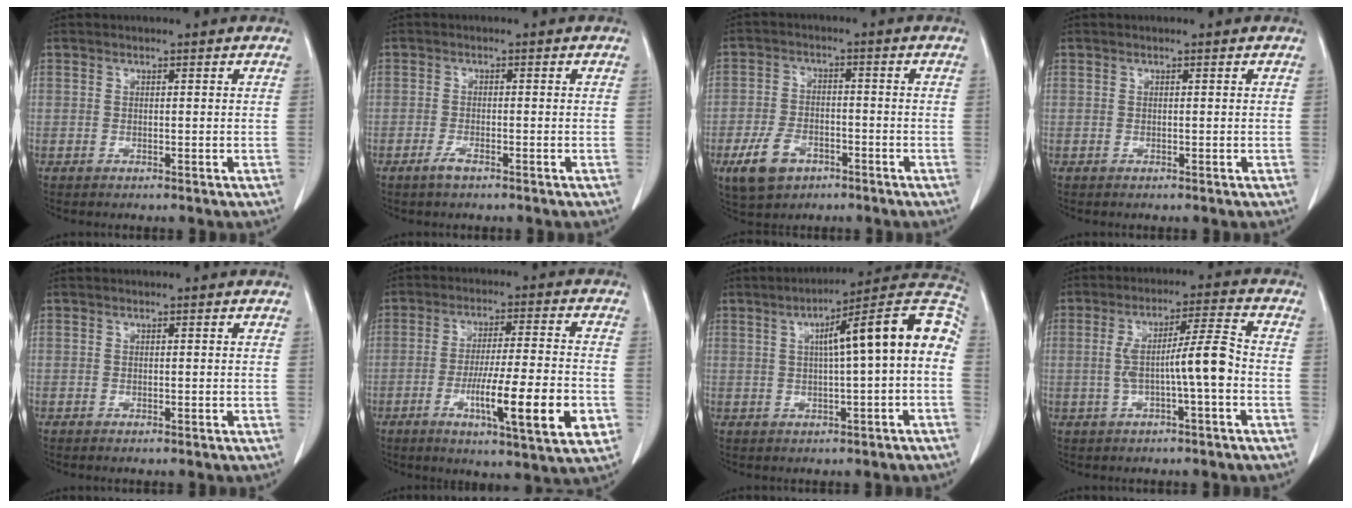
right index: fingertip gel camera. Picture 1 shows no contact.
{"total": 1.8, "force": [-1.3, 0.3, 1.2], "torque": [-0.028, -0.003, -0.024]}
{"total": 7.0, "force": [-3.8, 4.3, 4.1], "torque": [-0.087, -0.001, -0.061]}
{"total": 0.0}
{"total": 0.0}
{"total": 14.6, "force": [-4.5, 1.0, 13.8], "torque": [-0.215, -0.015, -0.070]}
{"total": 13.9, "force": [1.6, 0.9, 13.8], "torque": [-0.190, 0.042, 0.016]}
{"total": 8.0, "force": [-1.4, 0.1, 7.8], "torque": [-0.142, 0.021, -0.021]}